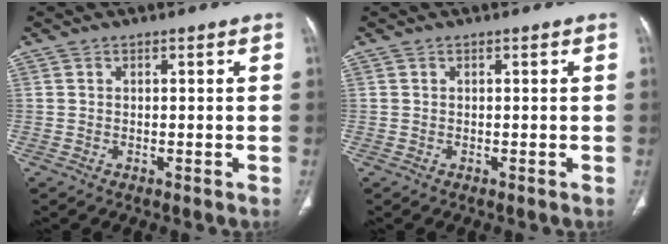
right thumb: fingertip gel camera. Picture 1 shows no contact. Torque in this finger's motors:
{"motor_torque": [0.12, 0.10, 0.00, -0.03, 0.00]}